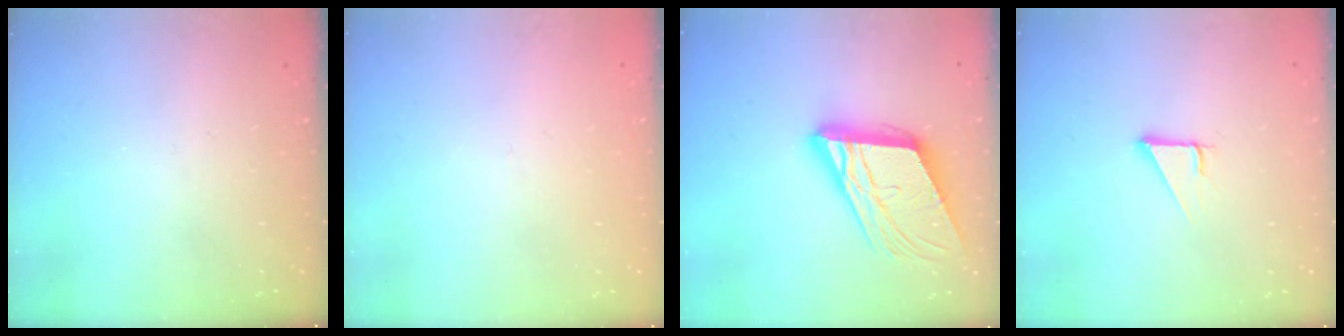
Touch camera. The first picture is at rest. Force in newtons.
{"total": 2.6, "press": 2.6, "slide": 0.2}
{"total": 18.2, "press": 18.0, "slide": 2.7}
{"total": 3.0, "press": 3.0, "slide": 0.1}